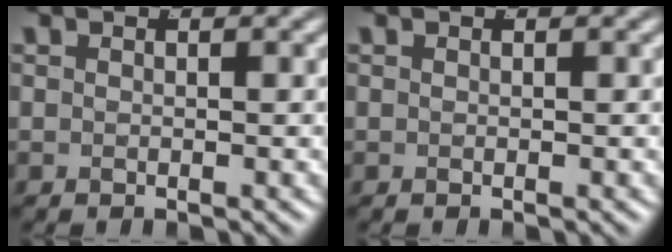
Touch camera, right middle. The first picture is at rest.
{"total": 0.0}